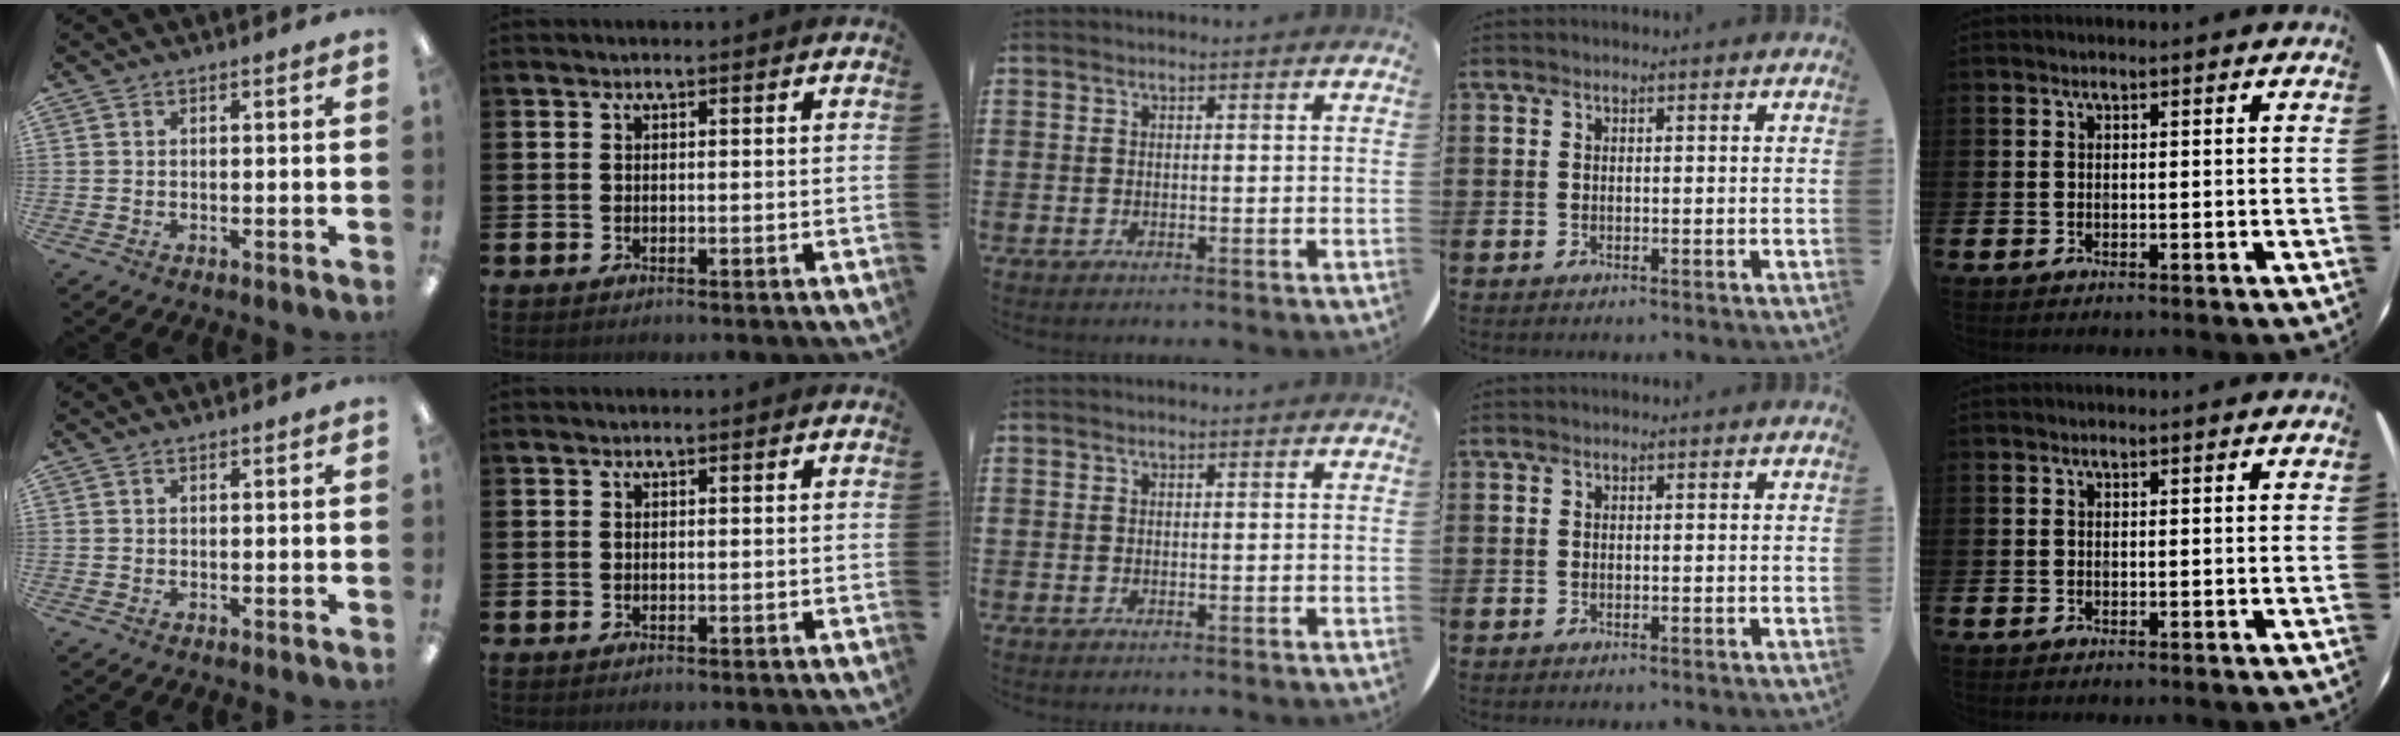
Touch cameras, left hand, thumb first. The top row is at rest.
{}